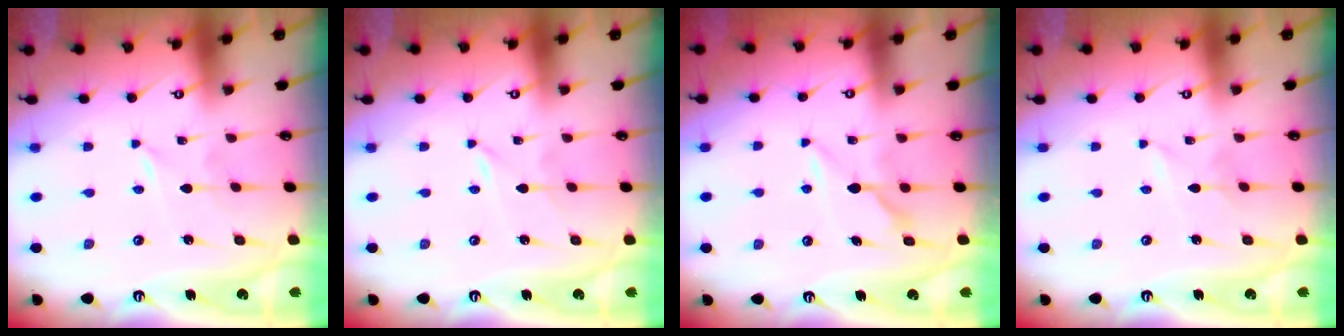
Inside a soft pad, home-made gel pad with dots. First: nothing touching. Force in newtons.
{"total": 0.0}
{"total": 5.4, "press": 5.4, "slide": 0.3}
{"total": 1.7, "press": 1.7, "slide": 0.2}